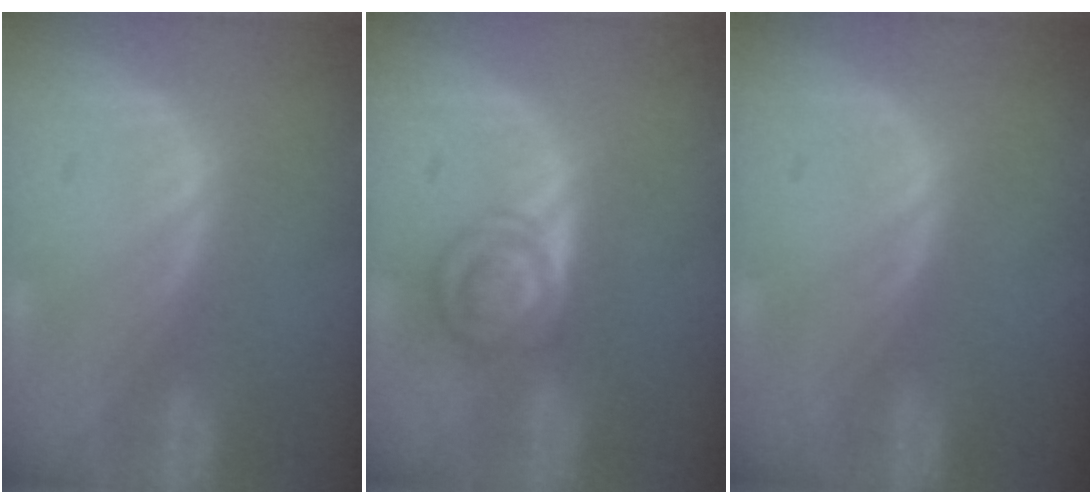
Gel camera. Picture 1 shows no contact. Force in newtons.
{"total": 5.2, "press": 5.2, "slide": 0.4}
{"total": 0.0}